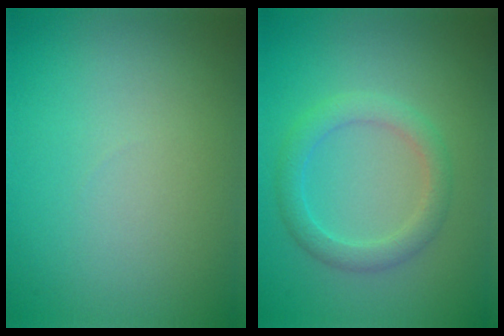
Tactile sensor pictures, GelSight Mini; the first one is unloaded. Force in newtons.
{"total": 2.6, "press": 2.6, "slide": 0.1}